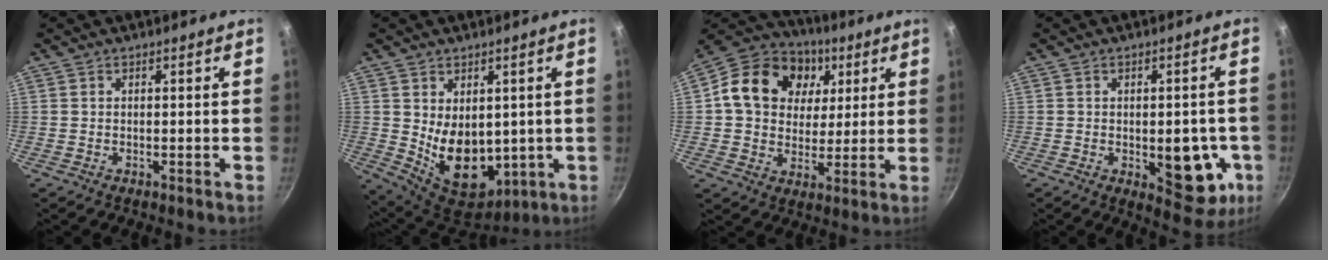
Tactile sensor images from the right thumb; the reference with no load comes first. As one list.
[{"total": 13.6, "force": [0.6, 9.4, 9.8], "torque": [-0.126, -0.039, 0.041]}, {"total": 19.3, "force": [5.2, 15.3, 10.6], "torque": [-0.164, 0.009, 0.077]}, {"total": 11.8, "force": [-2.5, 6.0, 9.8], "torque": [-0.073, 0.002, -0.024]}]